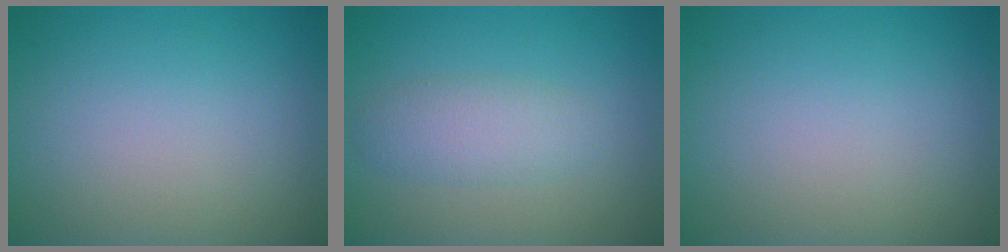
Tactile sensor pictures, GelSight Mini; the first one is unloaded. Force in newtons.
{"total": 2.7, "press": 2.7, "slide": 0.1}
{"total": 0.0}